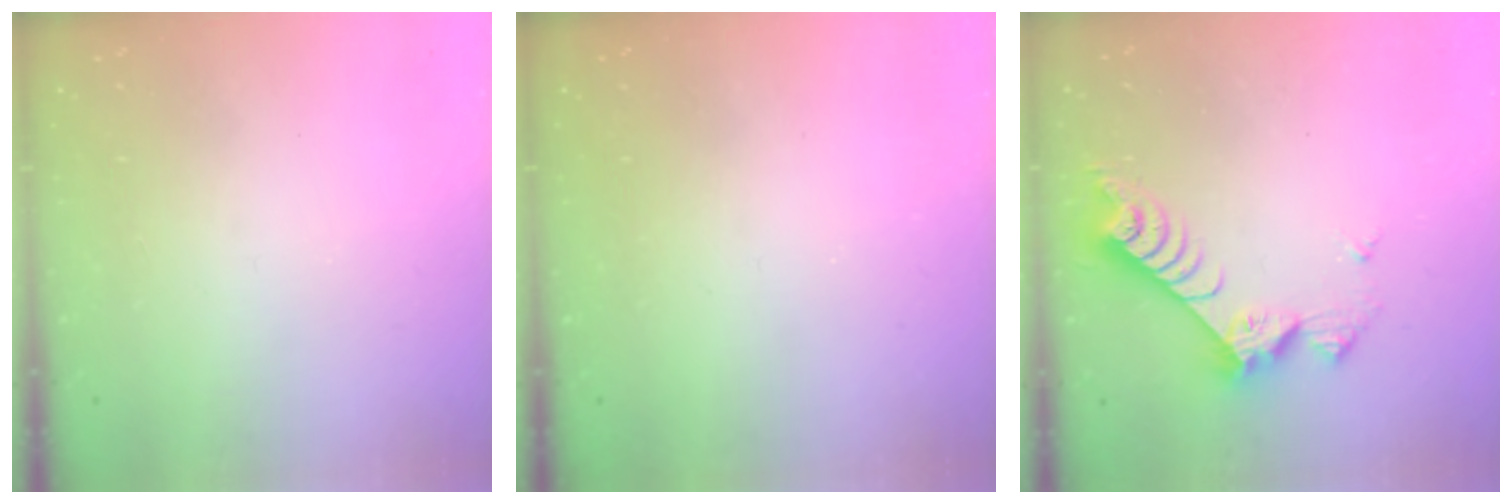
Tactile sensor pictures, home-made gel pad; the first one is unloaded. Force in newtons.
{"total": 0.0}
{"total": 7.6, "press": 7.6, "slide": 0.4}